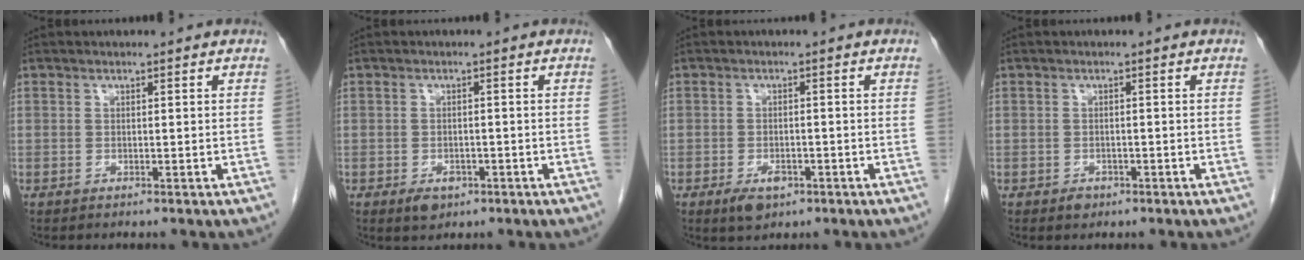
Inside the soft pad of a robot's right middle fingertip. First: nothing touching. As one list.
[{"total": 2.7, "force": [-1.5, 1.7, 1.5], "torque": [-0.025, -0.001, -0.013]}, {"total": 3.5, "force": [-1.9, 1.8, 2.3], "torque": [-0.042, -0.002, -0.024]}, {"total": 1.5, "force": [-0.9, 1.0, 0.6], "torque": [-0.010, 0.002, -0.009]}]